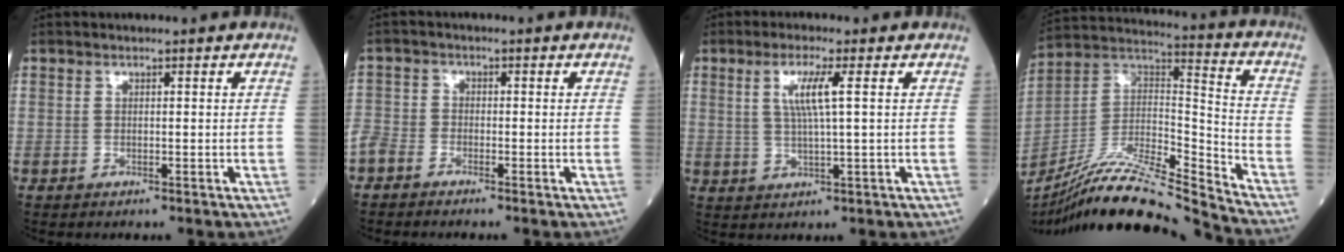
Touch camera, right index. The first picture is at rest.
{"total": 4.3, "force": [-3.5, 2.2, 1.1], "torque": [-0.025, -0.002, -0.080]}
{"total": 5.1, "force": [1.5, -0.2, 4.9], "torque": [-0.097, 0.001, 0.030]}
{"total": 20.8, "force": [-18.9, -0.4, 8.7], "torque": [-0.182, 0.005, -0.342]}